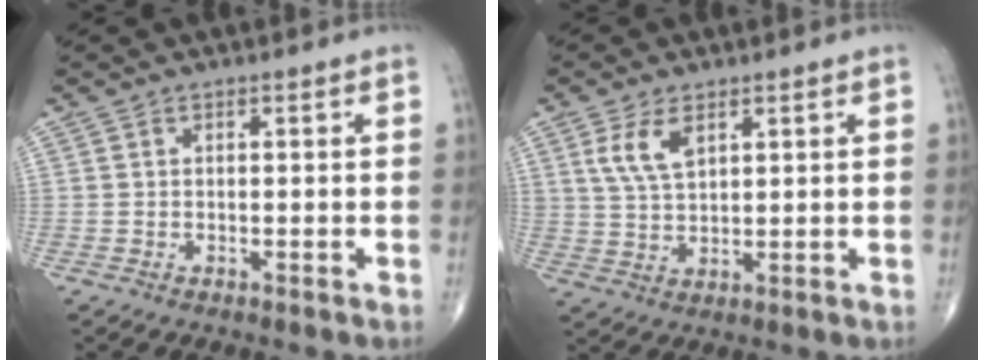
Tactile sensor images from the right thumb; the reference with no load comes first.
{"total": 6.0, "force": [2.8, 3.1, 4.4], "torque": [-0.083, -0.010, 0.062]}